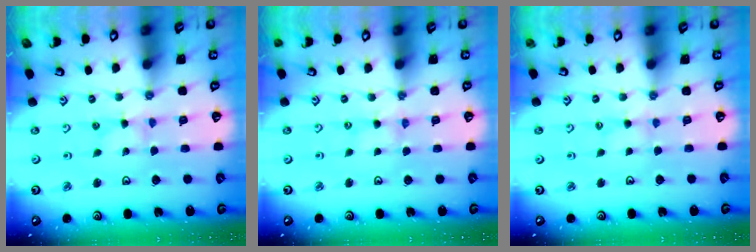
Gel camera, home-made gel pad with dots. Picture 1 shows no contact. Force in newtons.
{"total": 1.4, "press": 1.4, "slide": 0.2}
{"total": 1.6, "press": 1.6, "slide": 0.4}